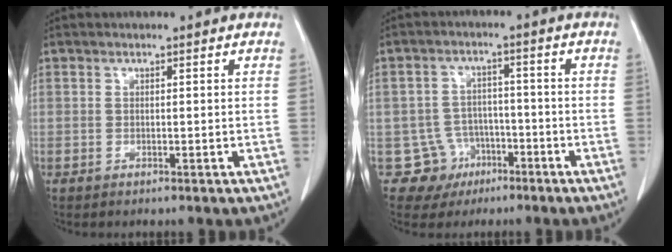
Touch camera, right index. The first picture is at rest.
{"total": 6.4, "force": [-3.0, 5.7, -0.2], "torque": [0.011, 0.013, -0.042]}